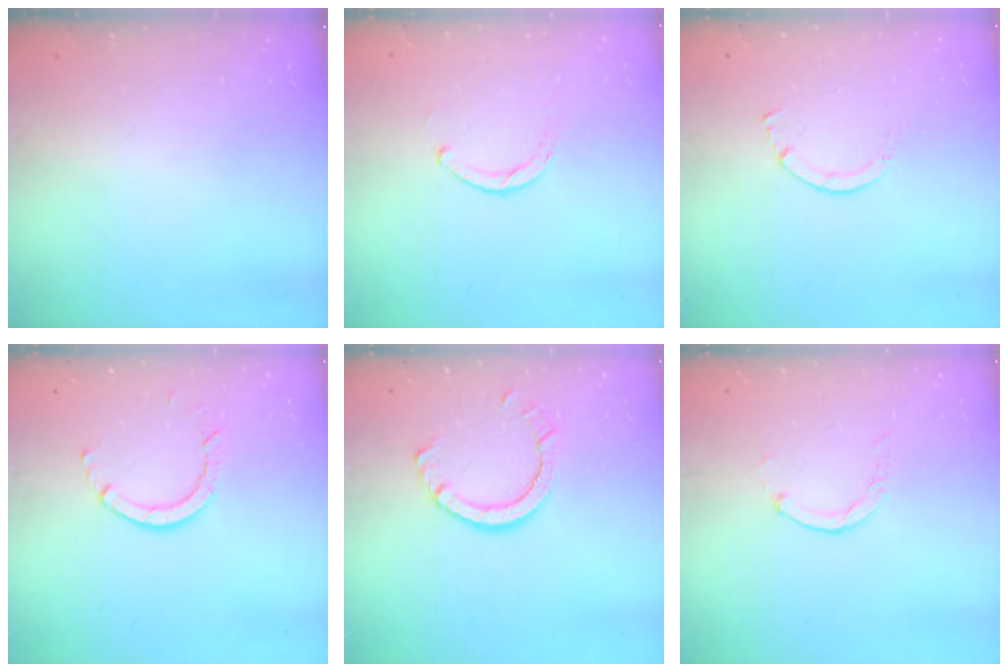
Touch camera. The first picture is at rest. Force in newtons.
{"total": 1.8, "press": 1.8, "slide": 0.2}
{"total": 1.7, "press": 1.7, "slide": 0.2}
{"total": 3.1, "press": 3.1, "slide": 0.1}
{"total": 7.8, "press": 7.7, "slide": 0.7}
{"total": 0.0}